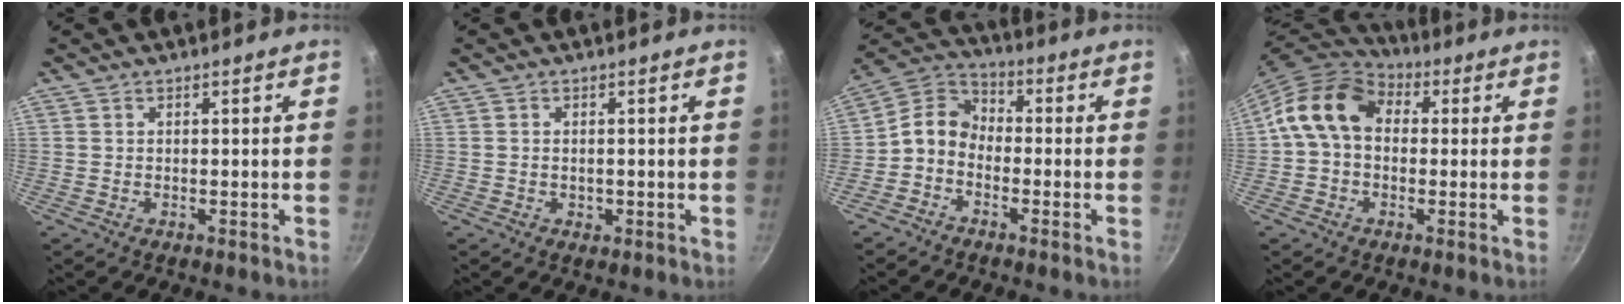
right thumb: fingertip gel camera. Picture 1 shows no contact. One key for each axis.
{"total": 1.2, "fx": -0.2, "fy": 0.9, "fz": 0.8, "tx": -0.008, "ty": 0.001, "tz": -0.003}
{"total": 7.3, "fx": -2.4, "fy": 5.4, "fz": 4.2, "tx": -0.069, "ty": 0.044, "tz": -0.072}
{"total": 12.8, "fx": 1.4, "fy": 9.7, "fz": 8.3, "tx": -0.123, "ty": 0.027, "tz": 0.004}